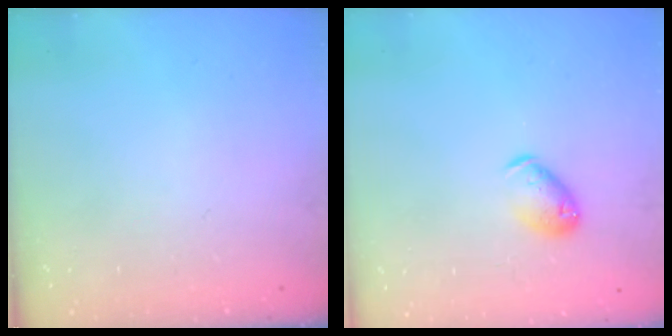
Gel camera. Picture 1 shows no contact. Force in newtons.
{"total": 6.7, "press": 6.7, "slide": 0.8}